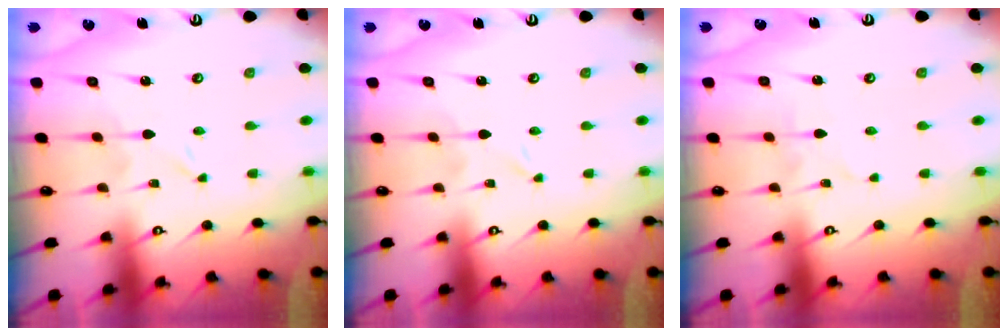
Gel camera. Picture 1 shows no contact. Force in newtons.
{"total": 0.0}
{"total": 1.9, "press": 1.9, "slide": 0.2}